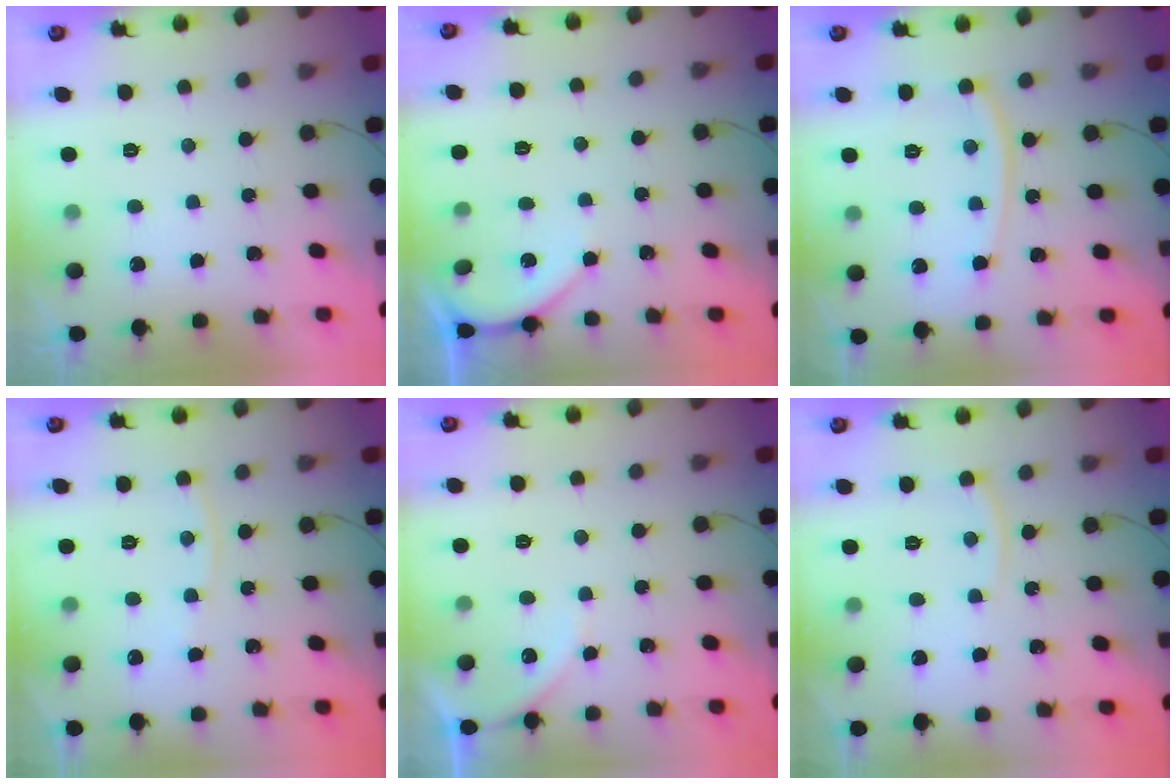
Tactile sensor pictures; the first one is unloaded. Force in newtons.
{"total": 3.3, "press": 3.3, "slide": 0.4}
{"total": 10.7, "press": 10.7, "slide": 1.1}
{"total": 4.6, "press": 4.5, "slide": 0.7}
{"total": 4.7, "press": 4.6, "slide": 0.7}
{"total": 4.1, "press": 4.0, "slide": 0.6}